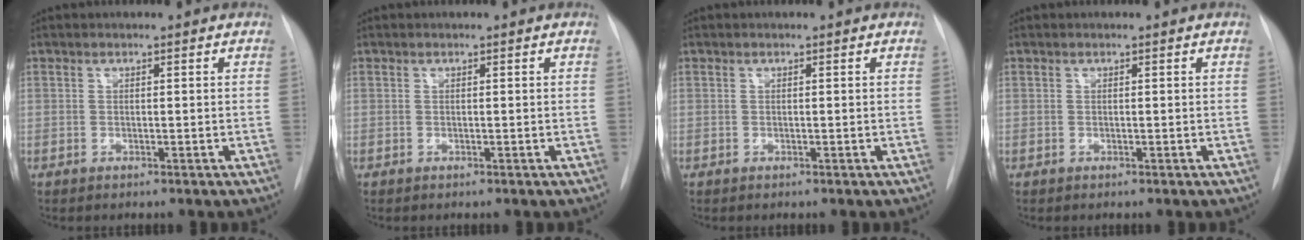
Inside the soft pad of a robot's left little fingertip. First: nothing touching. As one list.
[{"total": 0.0}, {"total": 0.0}, {"total": 0.0}]